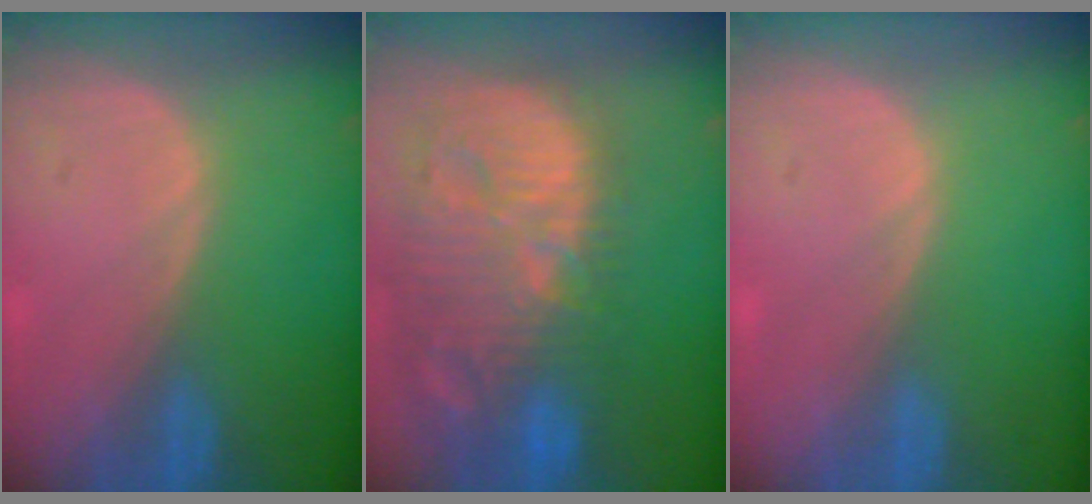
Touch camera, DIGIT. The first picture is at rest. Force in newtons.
{"total": 14.7, "press": 12.7, "slide": 7.3}
{"total": 0.0}